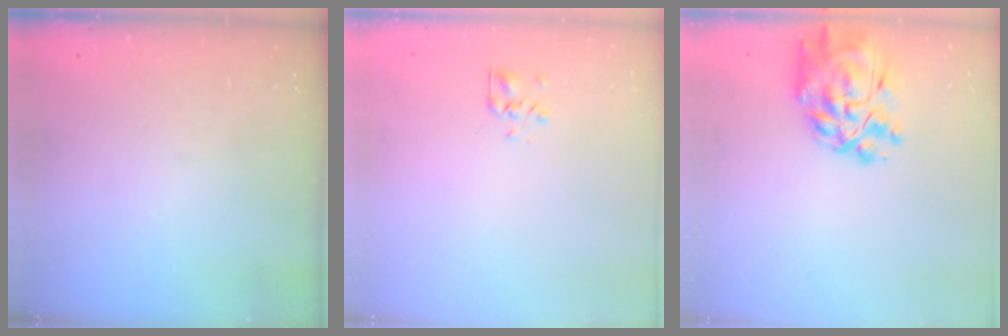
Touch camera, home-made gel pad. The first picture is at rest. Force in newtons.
{"total": 2.7, "press": 2.4, "slide": 1.2}
{"total": 13.9, "press": 13.1, "slide": 4.7}